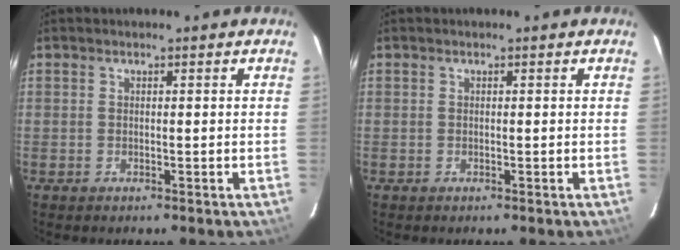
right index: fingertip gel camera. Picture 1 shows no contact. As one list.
[{"total": 0.0}]